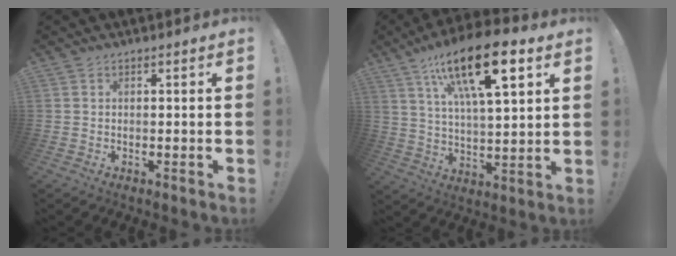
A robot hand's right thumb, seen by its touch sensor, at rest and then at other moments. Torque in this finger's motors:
{"motor_torque": [2.12, 2.89, 2.04, 0.73, 0.20]}